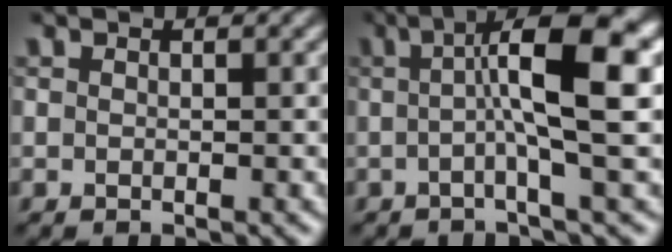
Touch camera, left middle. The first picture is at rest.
{"total": 8.4, "force": [0.6, 1.6, 8.2], "torque": [-0.117, 0.021, 0.001]}